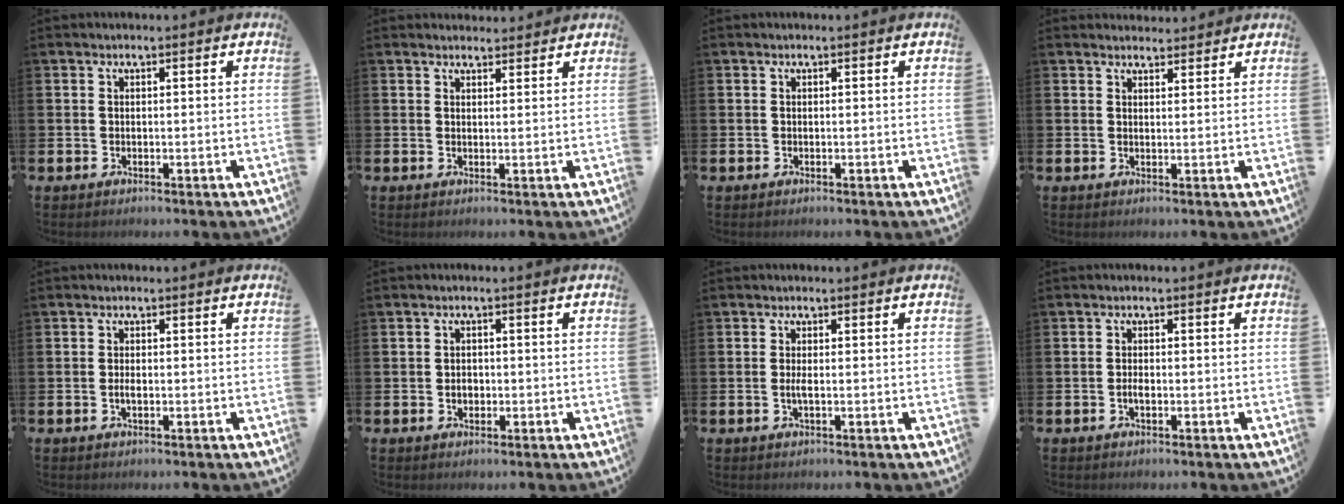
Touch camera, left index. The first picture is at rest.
{"total": 1.8, "force": [1.7, 0.5, -0.2], "torque": [0.012, -0.008, 0.029]}
{"total": 0.0}
{"total": 2.2, "force": [2.1, 0.6, -0.2], "torque": [0.012, -0.013, 0.036]}
{"total": 1.2, "force": [-0.3, 0.5, 1.0], "torque": [-0.018, 0.000, -0.006]}
{"total": 1.7, "force": [-0.3, 1.3, 0.9], "torque": [-0.009, 0.003, -0.009]}
{"total": 1.2, "force": [-0.2, 0.2, 1.2], "torque": [-0.028, 0.003, -0.003]}
{"total": 1.4, "force": [-0.4, 0.6, 1.1], "torque": [-0.020, 0.000, -0.009]}